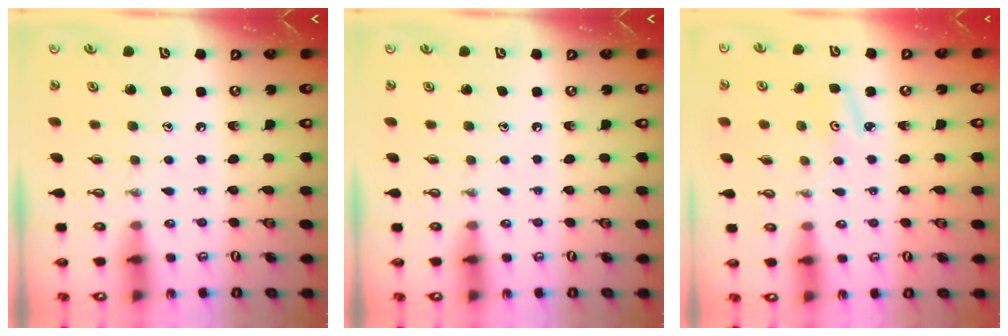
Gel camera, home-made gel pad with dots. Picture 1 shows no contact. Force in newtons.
{"total": 0.0}
{"total": 2.9, "press": 2.9, "slide": 0.3}